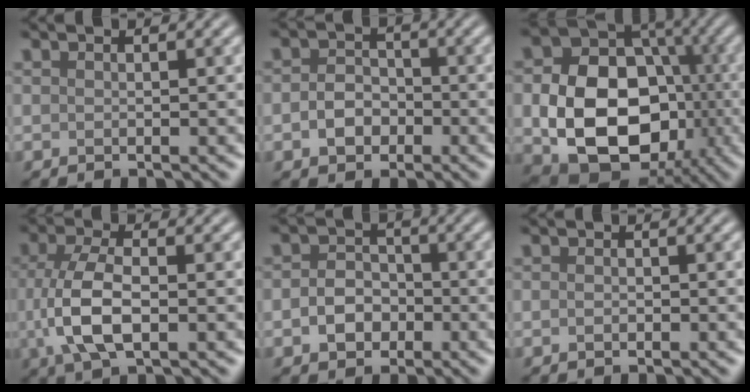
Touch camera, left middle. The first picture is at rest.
{"total": 2.9, "force": [-0.9, 2.3, 1.5], "torque": [-0.026, 0.000, -0.023]}
{"total": 12.8, "force": [-2.1, 9.5, 8.4], "torque": [-0.141, -0.018, -0.036]}
{"total": 6.0, "force": [-0.6, 2.8, 5.3], "torque": [-0.122, -0.003, -0.012]}
{"total": 3.3, "force": [-1.0, 2.6, 1.7], "torque": [-0.029, 0.001, -0.022]}
{"total": 0.7, "force": [-0.2, 0.5, 0.5], "torque": [-0.009, -0.001, -0.005]}